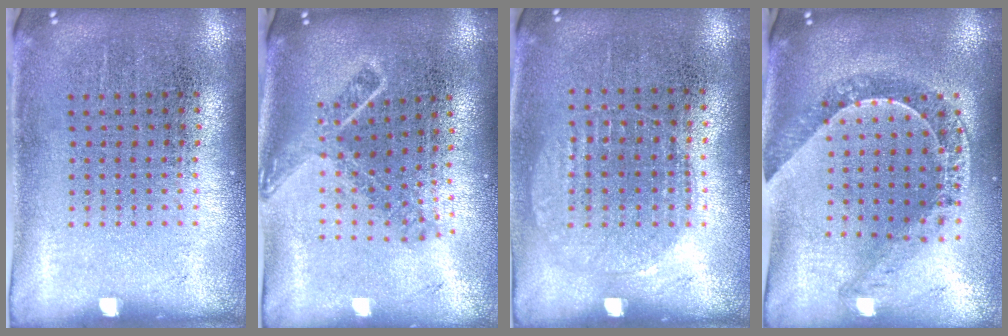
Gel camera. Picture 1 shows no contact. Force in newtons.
{"total": 1.6, "press": 1.2, "slide": 1.1}
{"total": 0.9, "press": 0.9, "slide": 0.3}
{"total": 1.2, "press": 1.2, "slide": 0.2}